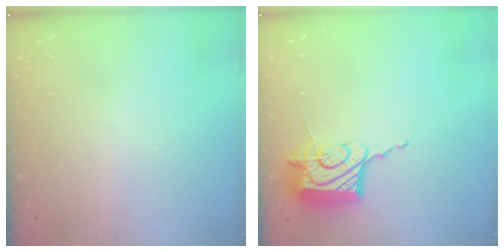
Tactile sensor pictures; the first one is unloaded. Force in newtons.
{"total": 17.2, "press": 17.1, "slide": 0.7}